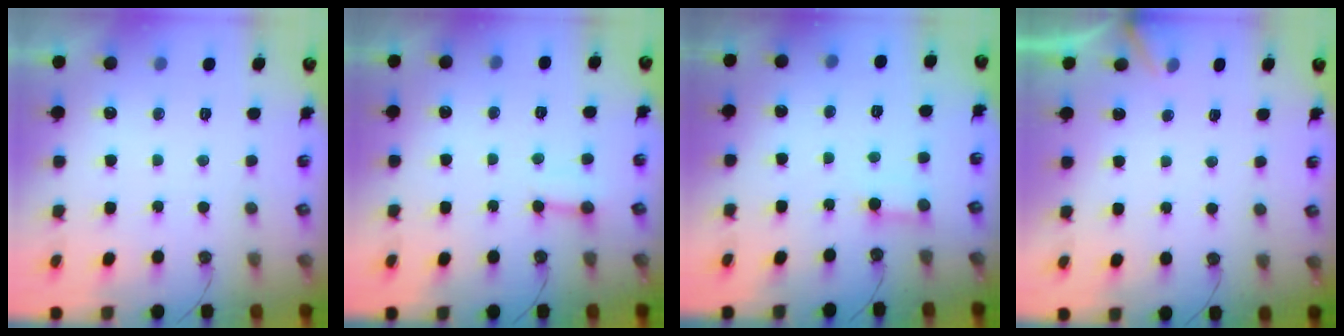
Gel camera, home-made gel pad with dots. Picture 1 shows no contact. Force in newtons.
{"total": 3.3, "press": 3.3, "slide": 0.2}
{"total": 2.4, "press": 2.4, "slide": 0.0}
{"total": 3.1, "press": 3.1, "slide": 0.1}